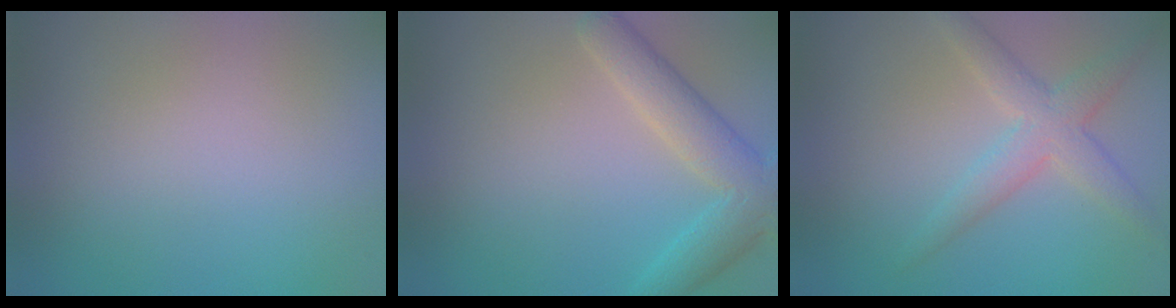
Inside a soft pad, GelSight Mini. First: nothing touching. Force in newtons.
{"total": 4.8, "press": 4.8, "slide": 0.2}
{"total": 3.5, "press": 3.5, "slide": 0.1}